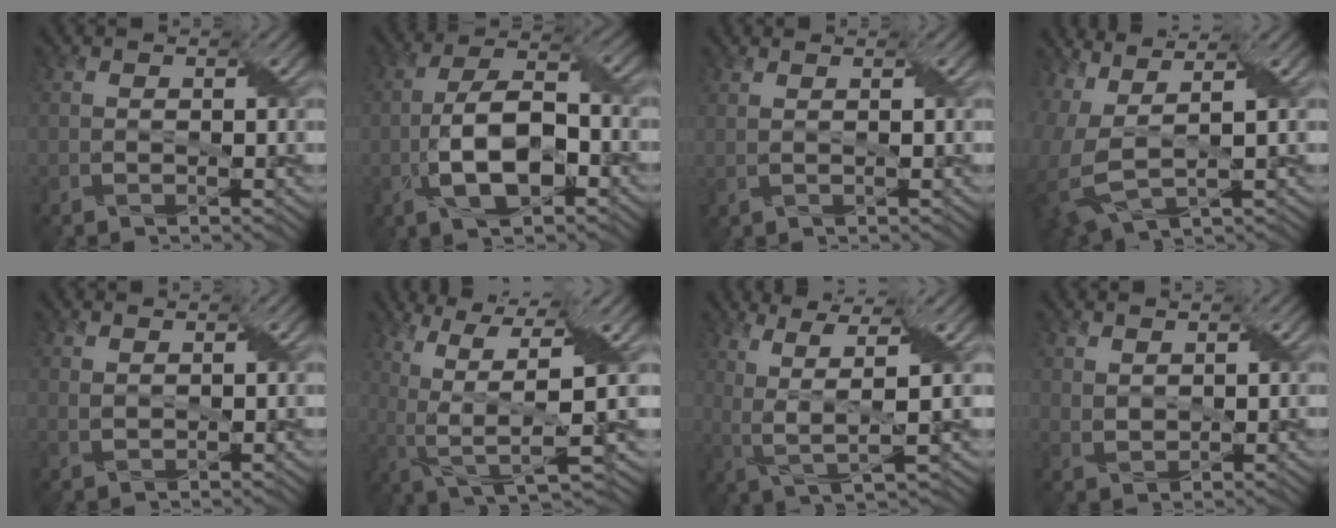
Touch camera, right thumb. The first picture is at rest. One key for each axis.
{"total": 10.2, "fx": -3.2, "fy": 4.7, "fz": 8.5, "tx": -0.162, "ty": 0.009, "tz": -0.059}
{"total": 1.3, "fx": 0.9, "fy": 0.3, "fz": 0.9, "tx": -0.018, "ty": -0.004, "tz": 0.007}
{"total": 10.0, "fx": 2.3, "fy": 4.6, "fz": 8.6, "tx": -0.217, "ty": -0.003, "tz": 0.065}
{"total": 0.9, "fx": 0.7, "fy": 0.3, "fz": 0.4, "tx": -0.017, "ty": 0.001, "tz": 0.018}
{"total": 9.3, "fx": 1.5, "fy": 2.5, "fz": 8.9, "tx": -0.193, "ty": 0.002, "tz": 0.038}
{"total": 6.3, "fx": 2.2, "fy": 1.1, "fz": 5.9, "tx": -0.132, "ty": 0.007, "tz": 0.050}
{"total": 1.7, "fx": 1.4, "fy": 0.8, "fz": 0.6, "tx": -0.019, "ty": 0.000, "tz": 0.033}